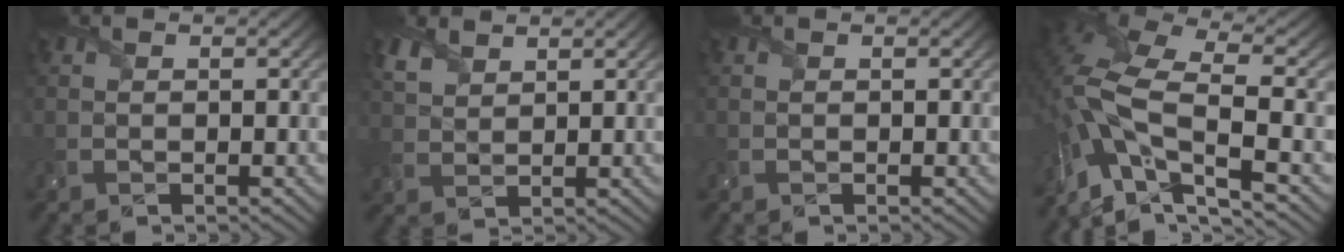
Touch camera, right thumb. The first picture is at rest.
{"total": 3.6, "force": [2.4, 2.0, 1.8], "torque": [-0.055, 0.004, 0.052]}
{"total": 0.0}
{"total": 13.9, "force": [-4.3, 5.5, 12.0], "torque": [-0.269, -0.009, -0.079]}